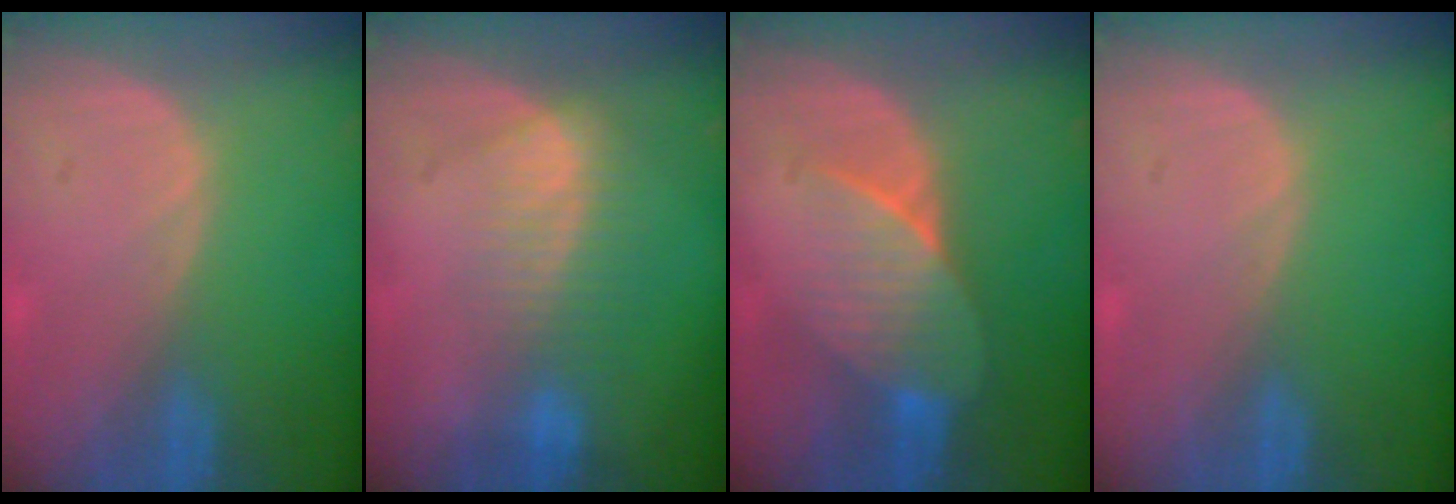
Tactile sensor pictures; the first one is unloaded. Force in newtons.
{"total": 7.4, "press": 6.2, "slide": 3.9}
{"total": 7.1, "press": 6.5, "slide": 2.8}
{"total": 0.0}